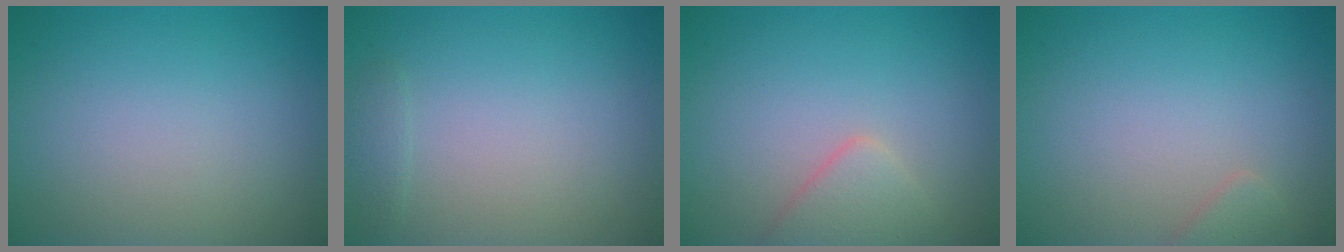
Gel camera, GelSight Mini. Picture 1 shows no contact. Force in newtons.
{"total": 0.8, "press": 0.8, "slide": 0.1}
{"total": 2.4, "press": 2.4, "slide": 0.1}
{"total": 1.2, "press": 1.2, "slide": 0.0}